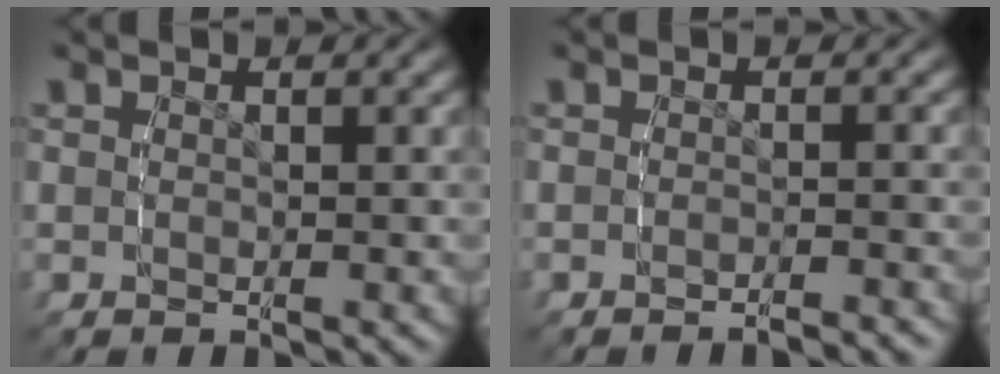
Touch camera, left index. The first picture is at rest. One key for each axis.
{"total": 1.6, "fx": -1.6, "fy": -0.1, "fz": 0.3, "tx": 0.002, "ty": 0.005, "tz": -0.031}